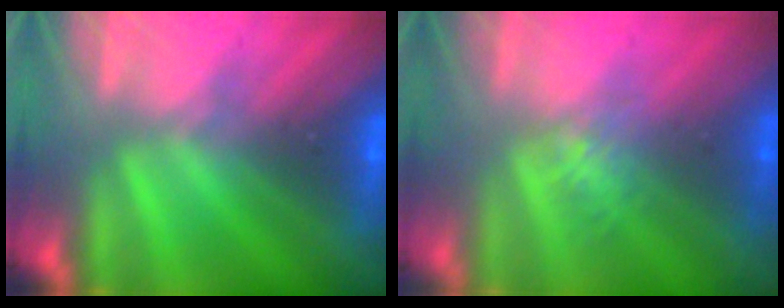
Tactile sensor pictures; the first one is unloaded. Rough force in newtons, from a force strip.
{"total": 1.4}